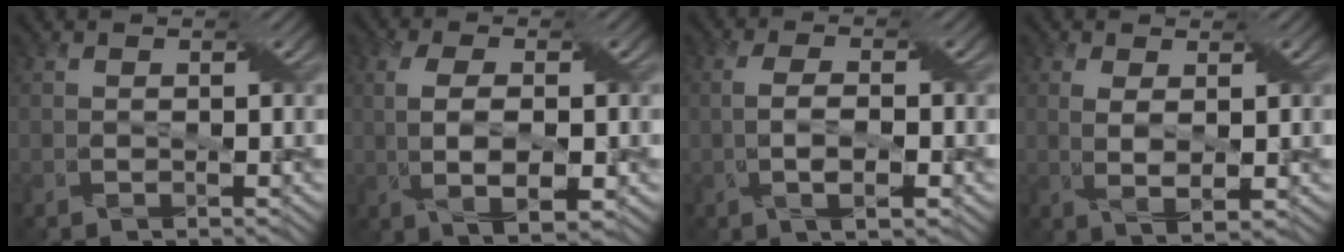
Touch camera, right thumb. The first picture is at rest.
{"total": 5.9, "force": [-0.4, 2.5, 5.4], "torque": [-0.116, -0.007, 0.003]}
{"total": 3.1, "force": [-0.5, 0.8, 3.0], "torque": [-0.070, 0.000, -0.012]}
{"total": 2.6, "force": [0.9, 0.7, 2.4], "torque": [-0.062, -0.002, 0.017]}